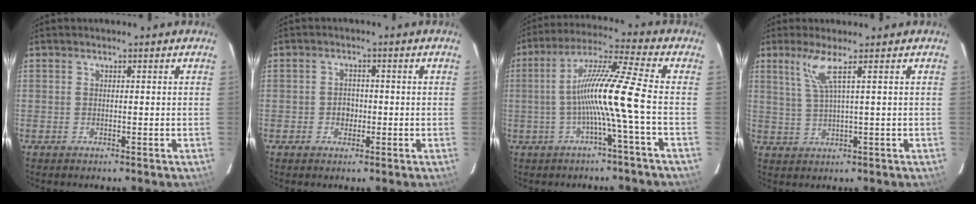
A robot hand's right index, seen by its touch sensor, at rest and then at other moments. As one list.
[{"total": 2.5, "force": [-0.6, 2.3, 1.0], "torque": [-0.018, 0.007, -0.008]}, {"total": 11.5, "force": [-2.5, -2.1, 11.0], "torque": [-0.207, 0.009, -0.046]}, {"total": 4.3, "force": [2.2, -0.8, 3.7], "torque": [-0.073, -0.004, 0.052]}]